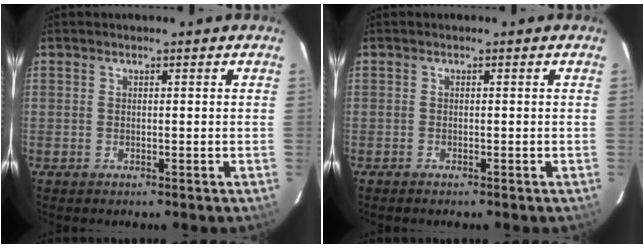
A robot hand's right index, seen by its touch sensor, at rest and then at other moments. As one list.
[{"total": 0.8, "force": [-0.7, 0.2, 0.3], "torque": [-0.008, -0.002, -0.014]}]